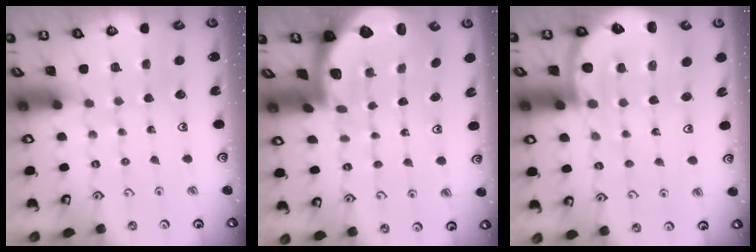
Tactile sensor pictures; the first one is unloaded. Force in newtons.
{"total": 1.4, "press": 1.4, "slide": 0.2}
{"total": 8.6, "press": 8.4, "slide": 1.8}